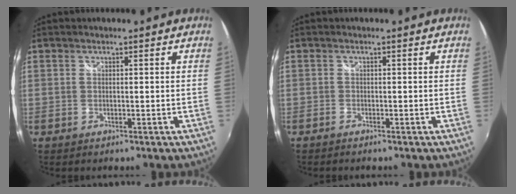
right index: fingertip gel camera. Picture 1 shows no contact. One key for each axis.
{"total": 0.8, "fx": -0.7, "fy": 0.1, "fz": 0.3, "tx": -0.008, "ty": -0.004, "tz": -0.016}